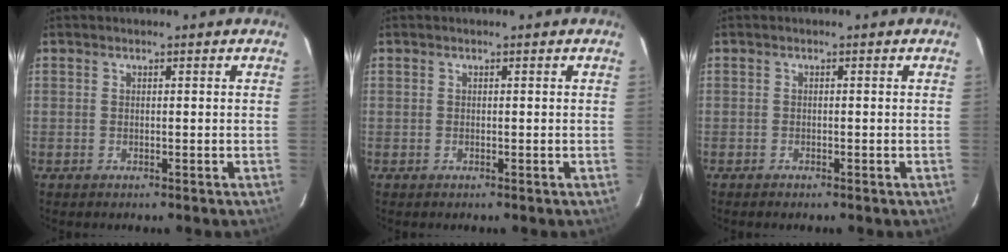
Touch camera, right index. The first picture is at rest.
{"total": 0.0}
{"total": 0.8, "force": [-0.7, 0.3, 0.2], "torque": [-0.008, 0.000, -0.014]}